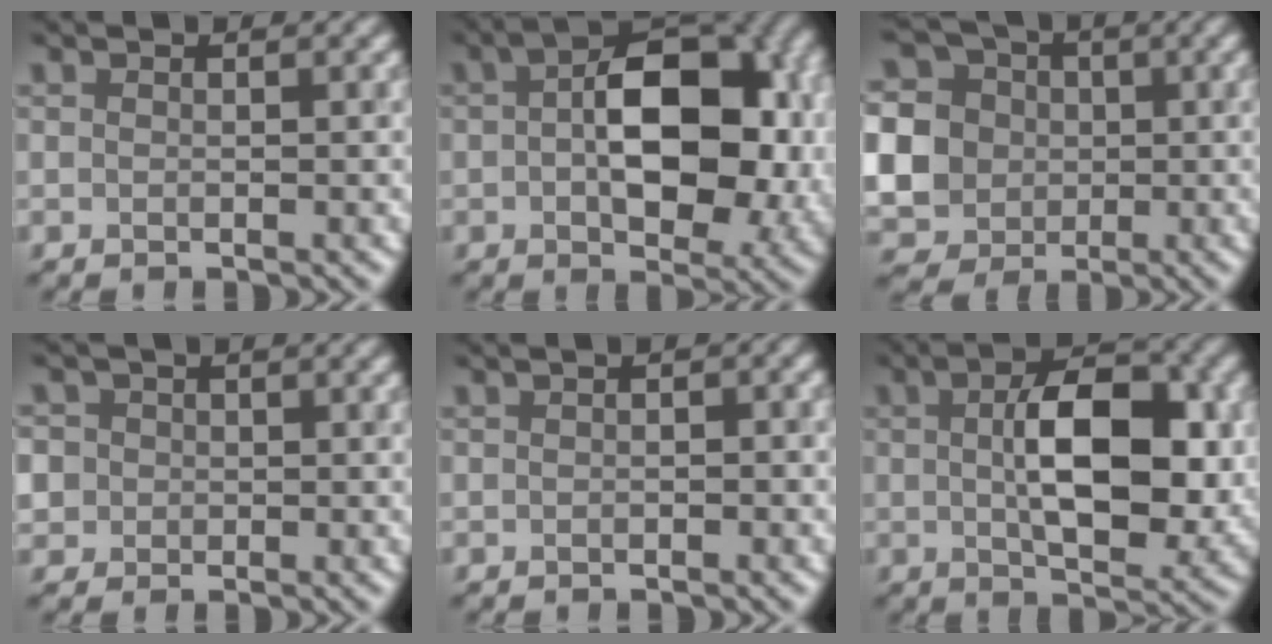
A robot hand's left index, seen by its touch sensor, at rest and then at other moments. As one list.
[{"total": 12.3, "force": [0.6, 7.2, 10.0], "torque": [-0.131, 0.004, 0.006]}, {"total": 12.2, "force": [0.1, 11.3, 4.6], "torque": [-0.146, 0.005, -0.017]}, {"total": 4.7, "force": [0.8, 4.3, 1.6], "torque": [-0.034, 0.034, -0.008]}, {"total": 1.4, "force": [0.0, 0.6, 1.2], "torque": [-0.017, 0.002, -0.002]}, {"total": 9.3, "force": [0.7, 4.6, 8.1], "torque": [-0.127, 0.002, 0.010]}]